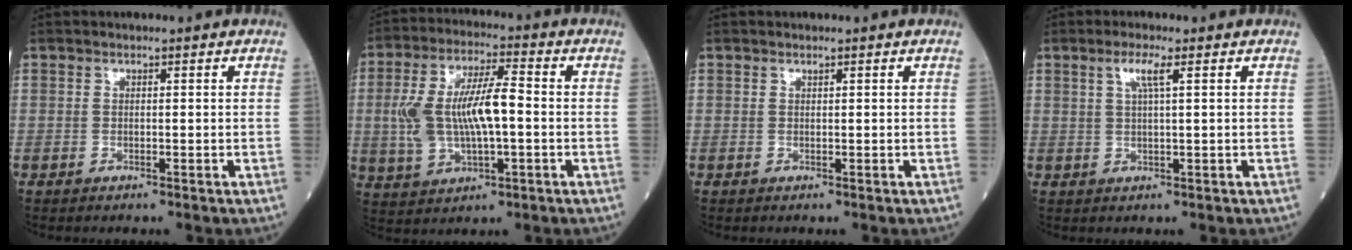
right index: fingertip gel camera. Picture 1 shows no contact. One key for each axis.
{"total": 12.1, "fx": -0.2, "fy": 4.2, "fz": 11.3, "tx": -0.237, "ty": 0.021, "tz": 0.001}
{"total": 0.0}
{"total": 3.0, "fx": 1.3, "fy": -0.1, "fz": 2.7, "tx": -0.059, "ty": 0.005, "tz": 0.026}